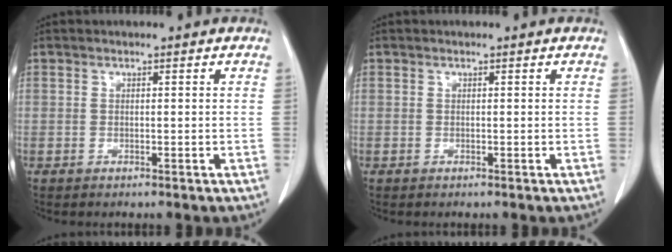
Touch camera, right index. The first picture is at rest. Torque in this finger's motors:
{"motor_torque": [0.00, 0.00, 0.01, 0.00]}